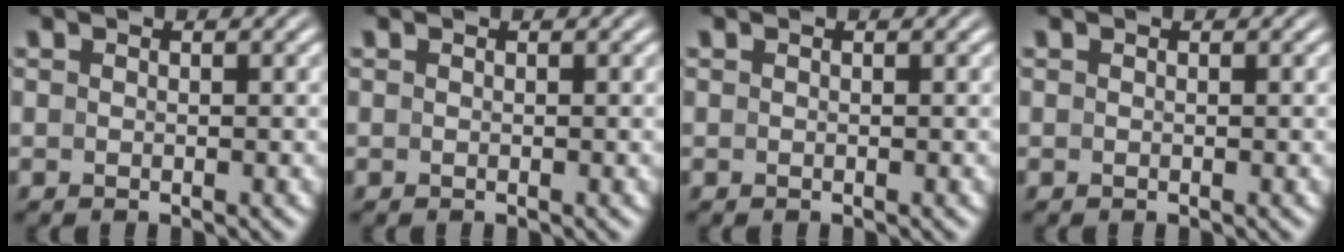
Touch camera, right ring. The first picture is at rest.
{"total": 0.0}
{"total": 0.0}
{"total": 0.0}